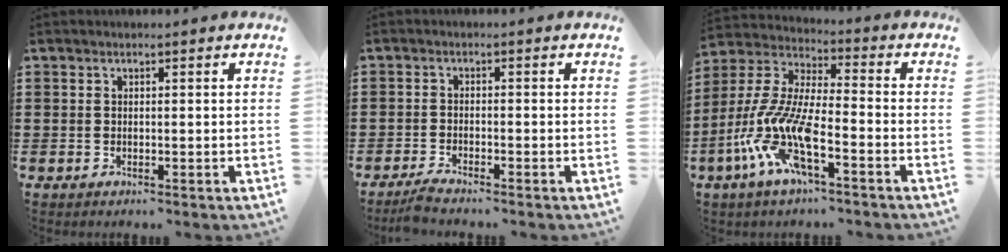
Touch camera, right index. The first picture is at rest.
{"total": 2.0, "force": [-2.0, -0.2, 0.5], "torque": [-0.015, -0.001, -0.040]}
{"total": 10.7, "force": [-6.3, 2.3, 8.4], "torque": [-0.226, -0.030, -0.139]}